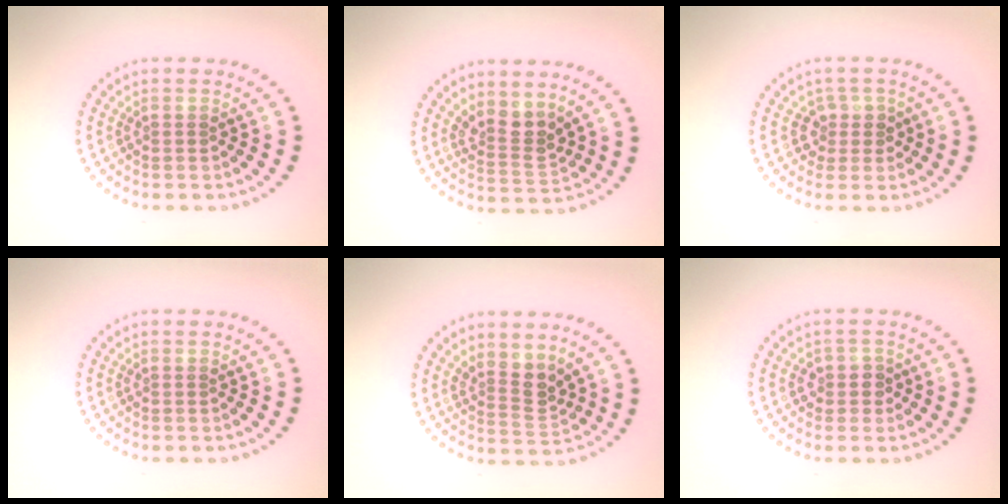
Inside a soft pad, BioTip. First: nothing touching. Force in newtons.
{"total": 2.7, "press": 2.0, "slide": 1.8}
{"total": 2.0, "press": 1.5, "slide": 1.2}
{"total": 0.0}
{"total": 2.7, "press": 2.0, "slide": 1.8}
{"total": 1.8, "press": 1.5, "slide": 1.0}